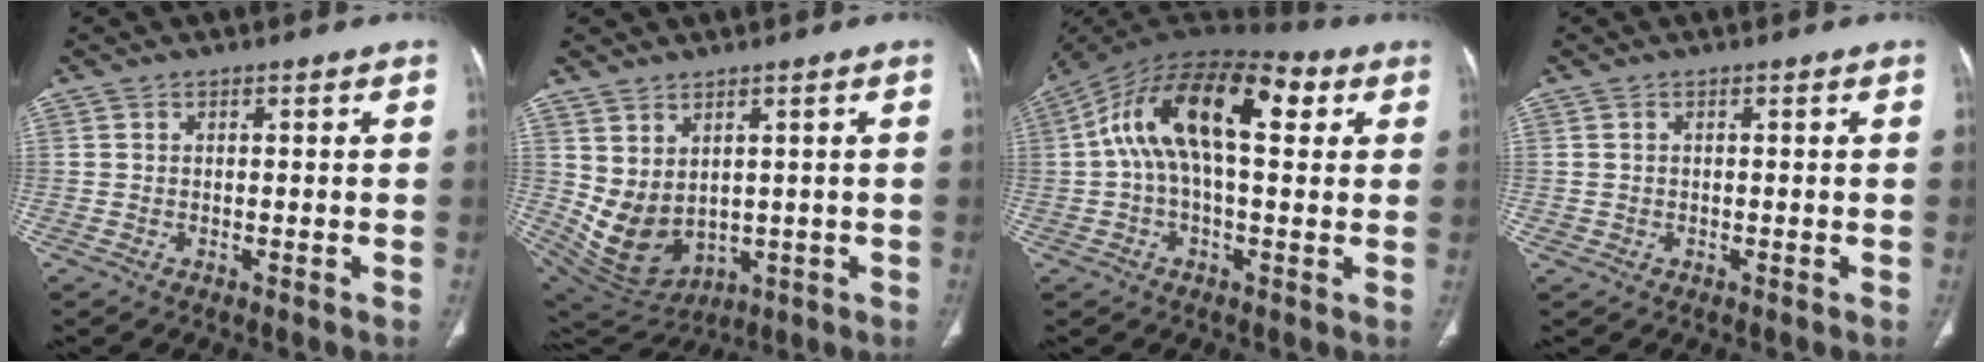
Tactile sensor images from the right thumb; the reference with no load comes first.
{"total": 10.0, "force": [1.1, 6.9, 7.1], "torque": [-0.117, -0.015, 0.058]}
{"total": 18.9, "force": [4.6, 9.0, 16.0], "torque": [-0.271, 0.046, 0.065]}
{"total": 0.6, "force": [-0.1, 0.6, 0.1], "torque": [0.000, 0.003, 0.000]}